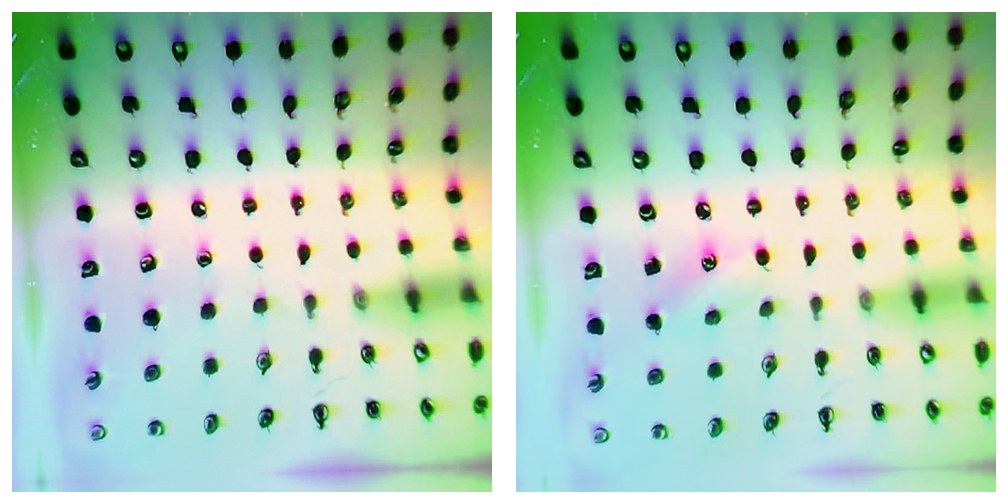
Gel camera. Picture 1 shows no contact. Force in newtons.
{"total": 4.8, "press": 4.6, "slide": 1.3}